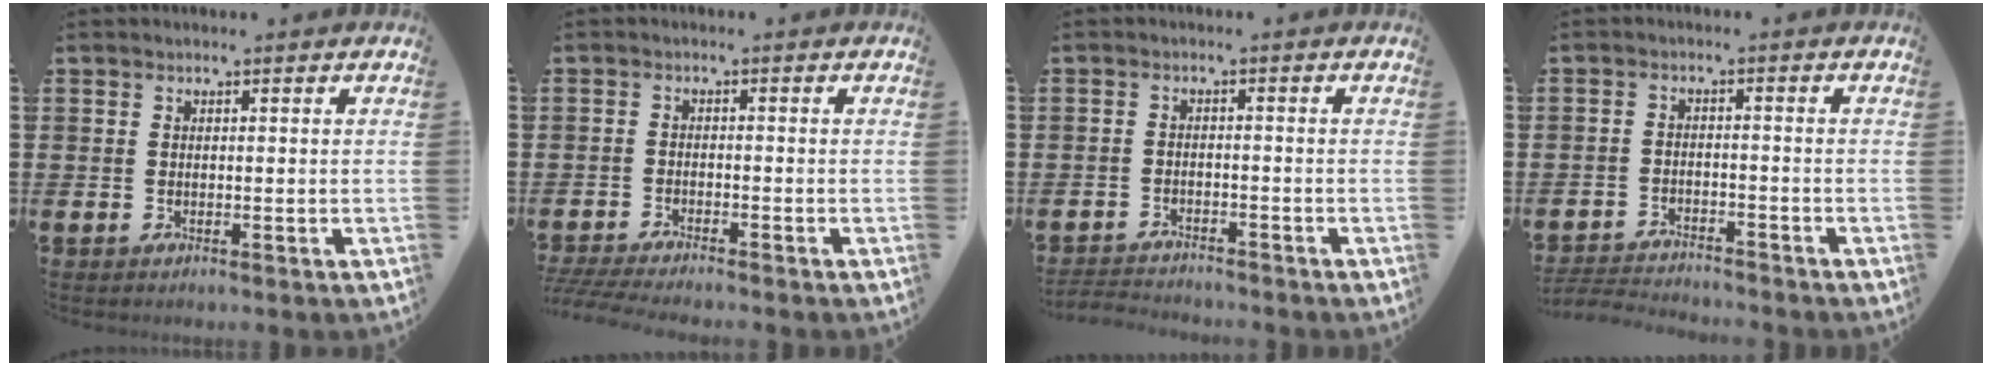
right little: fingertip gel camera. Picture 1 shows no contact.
{"total": 2.4, "force": [-2.3, -0.1, 0.9], "torque": [-0.020, -0.004, -0.046]}
{"total": 2.1, "force": [-2.1, 0.0, -0.2], "torque": [-0.003, 0.002, -0.047]}
{"total": 2.7, "force": [-2.7, 0.0, -0.1], "torque": [-0.004, 0.001, -0.060]}